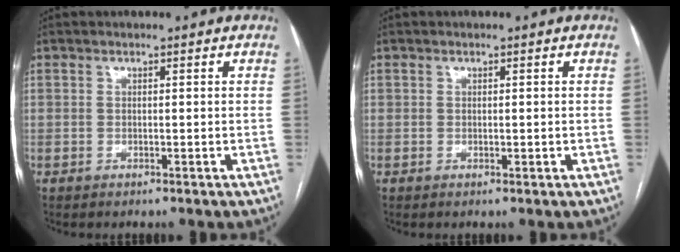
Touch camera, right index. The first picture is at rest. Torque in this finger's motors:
{"motor_torque": [-0.38, 0.35, -0.01, 0.01]}